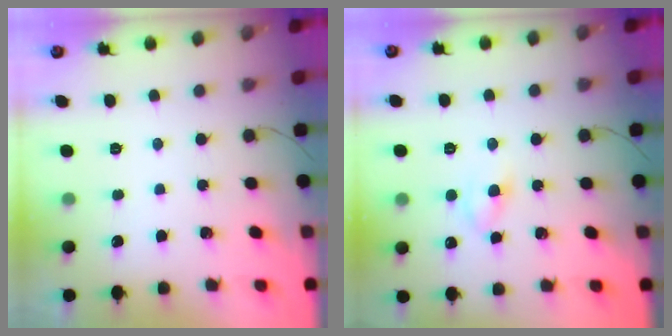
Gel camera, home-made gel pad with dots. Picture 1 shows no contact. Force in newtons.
{"total": 3.0, "press": 2.7, "slide": 1.2}